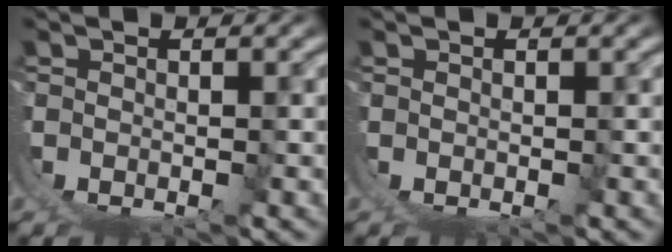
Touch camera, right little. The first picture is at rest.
{"total": 0.0}